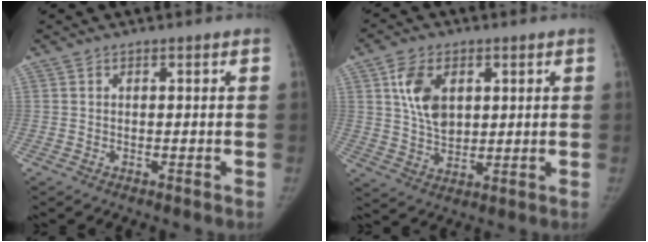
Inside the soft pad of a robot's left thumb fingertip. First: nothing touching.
{"total": 9.8, "force": [2.9, 6.6, 6.6], "torque": [-0.097, -0.015, 0.059]}